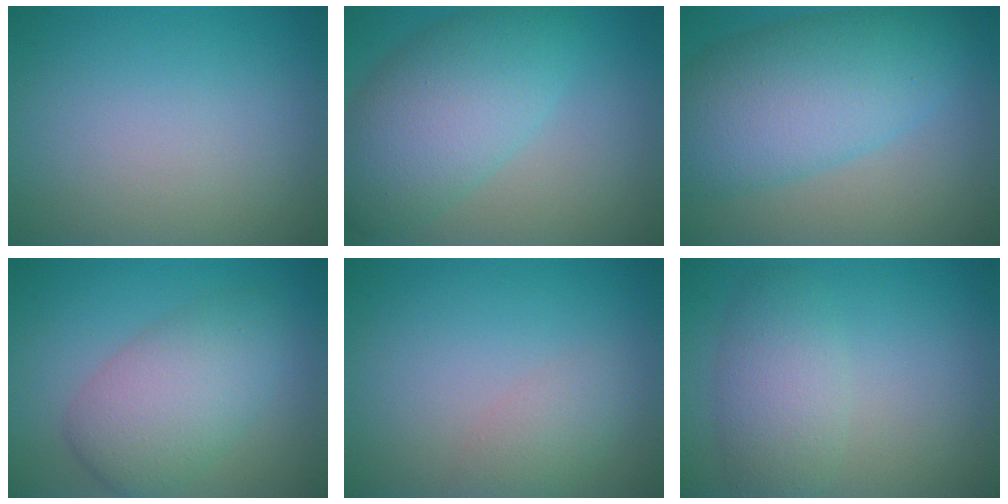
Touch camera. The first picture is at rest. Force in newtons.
{"total": 7.6, "press": 7.5, "slide": 0.3}
{"total": 9.1, "press": 9.1, "slide": 0.0}
{"total": 5.8, "press": 5.8, "slide": 0.3}
{"total": 2.1, "press": 2.1, "slide": 0.1}
{"total": 3.8, "press": 3.8, "slide": 0.4}